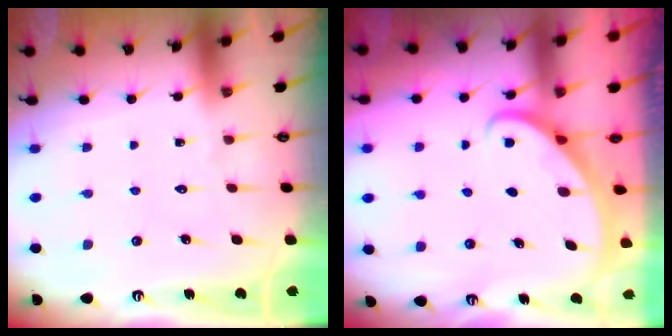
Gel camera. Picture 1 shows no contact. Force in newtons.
{"total": 2.6, "press": 2.6, "slide": 0.1}